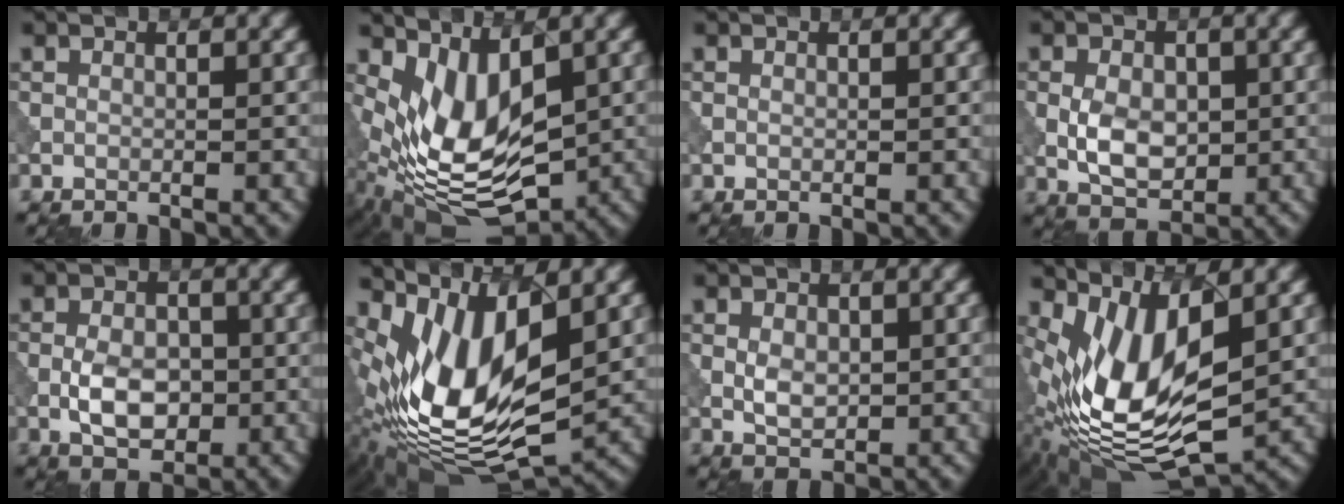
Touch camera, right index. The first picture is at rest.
{"total": 8.5, "force": [0.5, 4.7, 7.1], "torque": [-0.140, -0.013, 0.009]}
{"total": 0.0}
{"total": 4.6, "force": [-0.3, 3.0, 3.5], "torque": [-0.062, -0.002, -0.006]}
{"total": 4.4, "force": [-0.9, 2.8, 3.4], "torque": [-0.061, 0.000, -0.020]}
{"total": 12.8, "force": [1.7, 5.8, 11.3], "torque": [-0.228, -0.004, 0.032]}
{"total": 2.5, "force": [0.1, 1.7, 1.9], "torque": [-0.034, -0.001, 0.001]}
{"total": 12.4, "force": [0.5, 5.3, 11.2], "torque": [-0.221, -0.010, 0.011]}